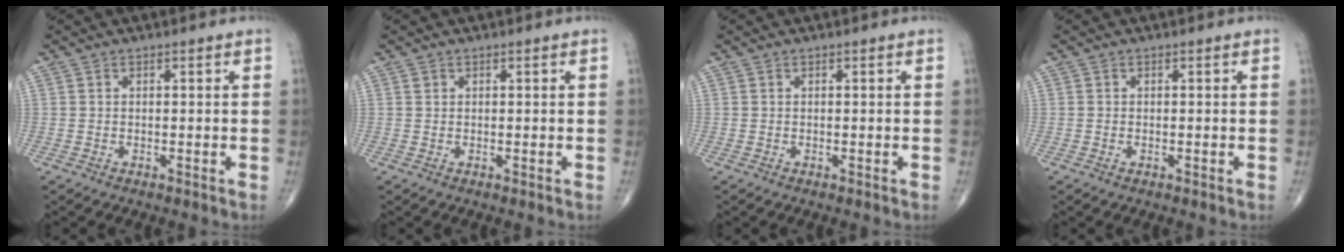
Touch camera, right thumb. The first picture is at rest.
{"total": 0.6, "force": [0.3, 0.5, 0.1], "torque": [0.001, 0.000, 0.004]}
{"total": 0.0}
{"total": 0.0}